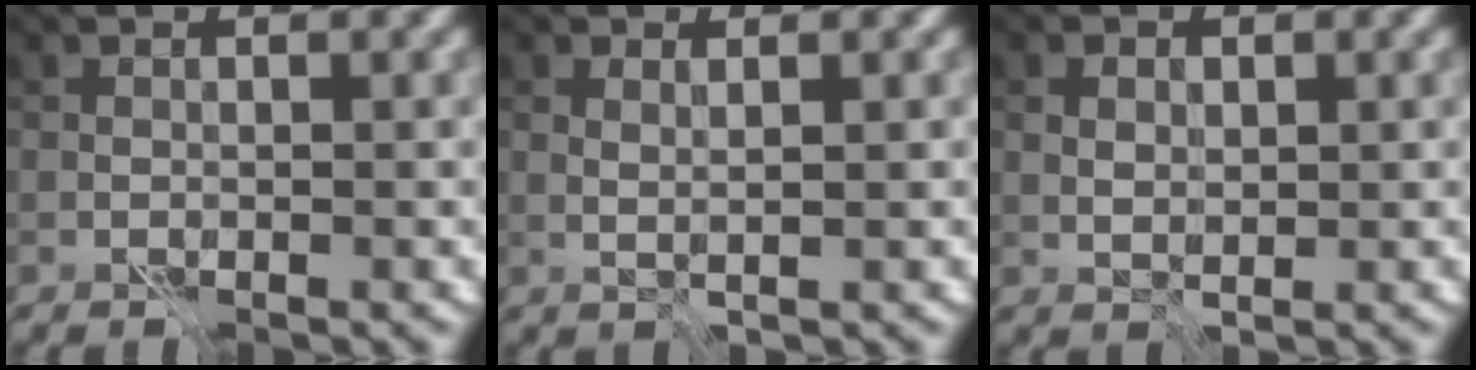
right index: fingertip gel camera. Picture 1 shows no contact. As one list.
[{"total": 0.8, "force": [0.5, -0.2, 0.6], "torque": [-0.016, -0.002, 0.008]}, {"total": 1.3, "force": [0.5, 0.9, 0.9], "torque": [-0.016, -0.003, 0.009]}]